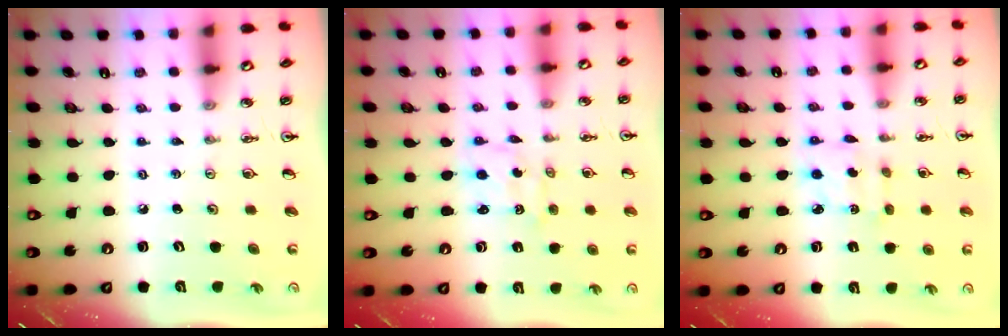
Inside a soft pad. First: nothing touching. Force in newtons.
{"total": 1.7, "press": 1.4, "slide": 0.9}
{"total": 2.5, "press": 2.5, "slide": 0.1}